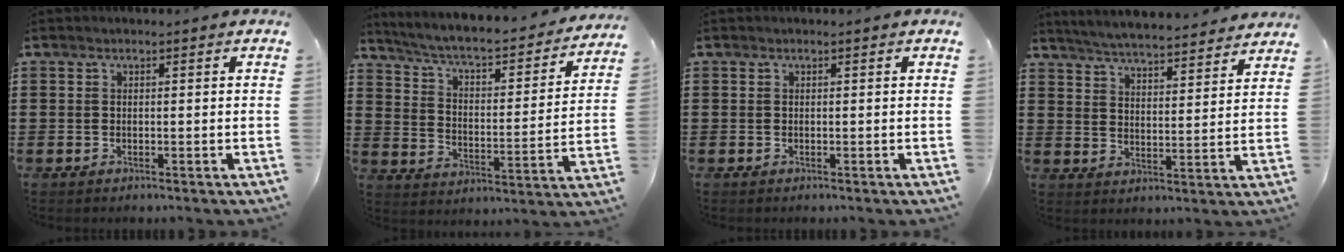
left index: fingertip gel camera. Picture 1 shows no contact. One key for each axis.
{"total": 4.8, "fx": 4.1, "fy": 0.4, "fz": 2.5, "tx": -0.069, "ty": -0.037, "tz": 0.059}
{"total": 0.0}
{"total": 5.1, "fx": 5.0, "fy": -0.5, "fz": 0.7, "tx": -0.037, "ty": -0.036, "tz": 0.086}